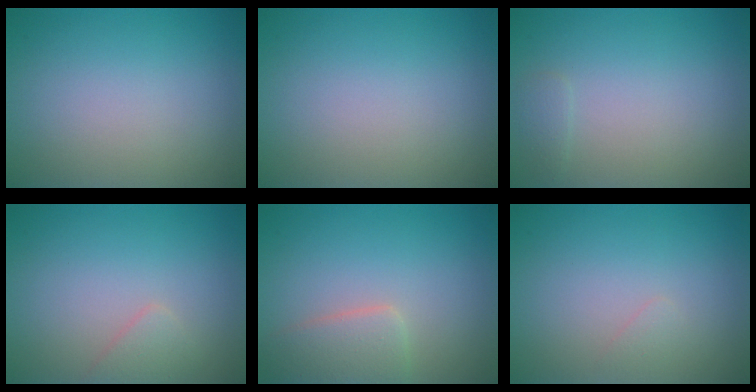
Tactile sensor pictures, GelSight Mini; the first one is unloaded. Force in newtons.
{"total": 0.0}
{"total": 0.8, "press": 0.8, "slide": 0.1}
{"total": 1.2, "press": 1.2, "slide": 0.1}
{"total": 2.9, "press": 2.9, "slide": 0.3}
{"total": 0.6, "press": 0.6, "slide": 0.1}